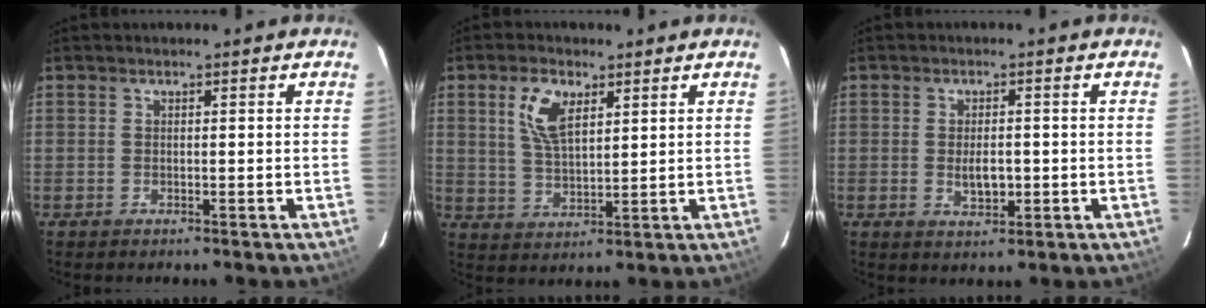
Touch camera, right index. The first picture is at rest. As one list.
[{"total": 7.5, "force": [3.3, 3.7, 5.6], "torque": [-0.111, 0.009, 0.068]}, {"total": 4.1, "force": [-0.5, 2.2, 3.5], "torque": [-0.062, -0.004, -0.003]}]